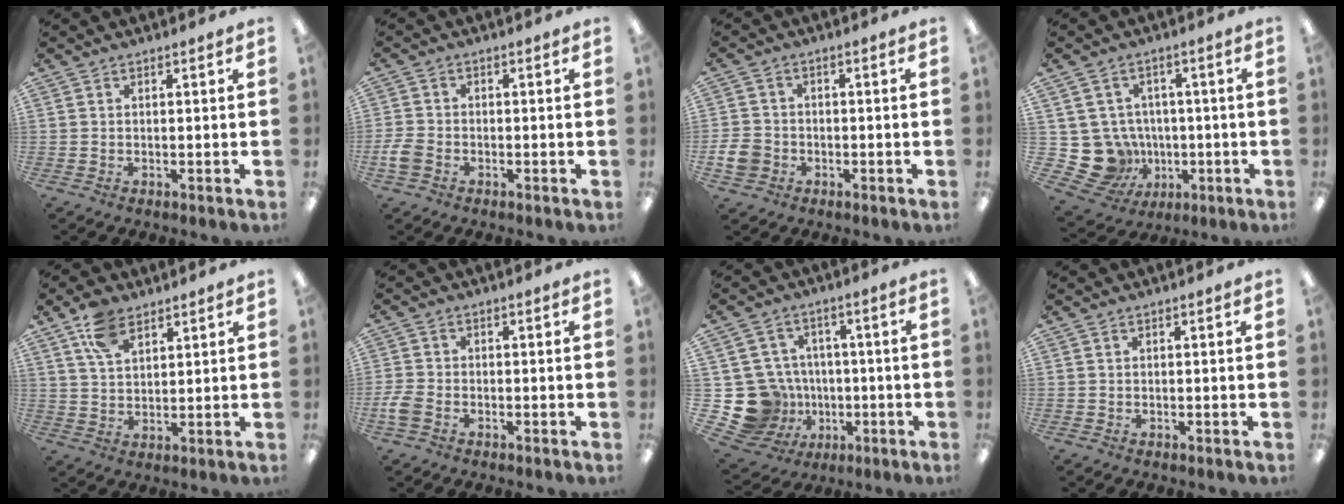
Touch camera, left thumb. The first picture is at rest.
{"total": 4.2, "force": [-1.7, 2.9, 2.4], "torque": [-0.056, 0.006, -0.034]}
{"total": 5.7, "force": [-1.7, 4.8, 2.5], "torque": [-0.061, 0.009, -0.031]}
{"total": 10.5, "force": [-1.1, 10.0, 2.8], "torque": [-0.096, 0.000, -0.007]}
{"total": 8.5, "force": [5.3, 4.7, 4.7], "torque": [-0.090, -0.008, 0.099]}
{"total": 4.0, "force": [-1.7, 2.6, 2.5], "torque": [-0.057, 0.003, -0.034]}
{"total": 15.1, "force": [-3.0, 14.0, 4.9], "torque": [-0.124, 0.018, -0.028]}
{"total": 0.0}